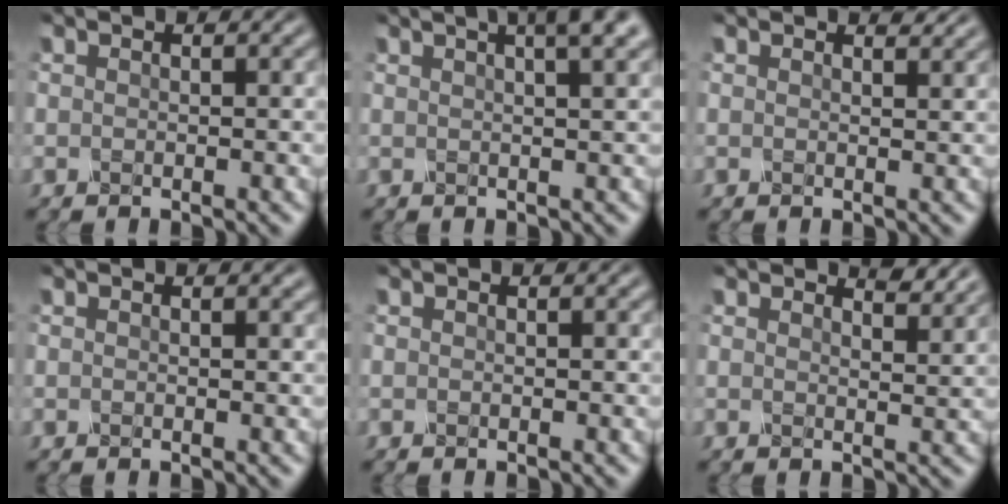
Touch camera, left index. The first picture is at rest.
{"total": 5.2, "force": [3.0, 1.4, 4.0], "torque": [-0.032, 0.023, 0.015]}
{"total": 1.1, "force": [1.1, 0.1, 0.3], "torque": [-0.008, -0.002, 0.012]}
{"total": 0.6, "force": [0.6, 0.1, 0.2], "torque": [-0.006, 0.001, 0.008]}
{"total": 0.0}
{"total": 2.3, "force": [2.2, 0.2, 0.8], "torque": [-0.009, -0.002, 0.027]}